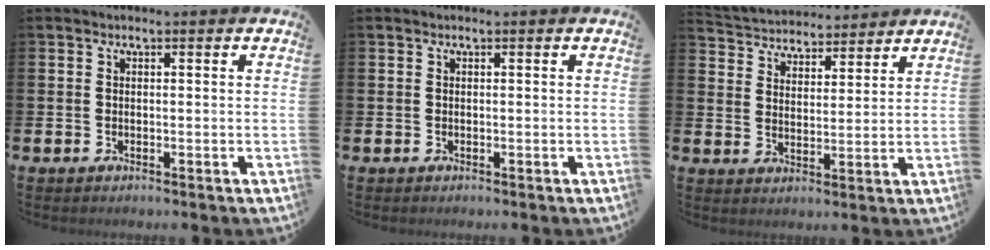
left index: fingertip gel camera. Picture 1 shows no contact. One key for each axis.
{"total": 0.0}
{"total": 4.5, "fx": 4.3, "fy": 1.2, "fz": -0.5, "tx": -0.015, "ty": -0.028, "tz": 0.075}